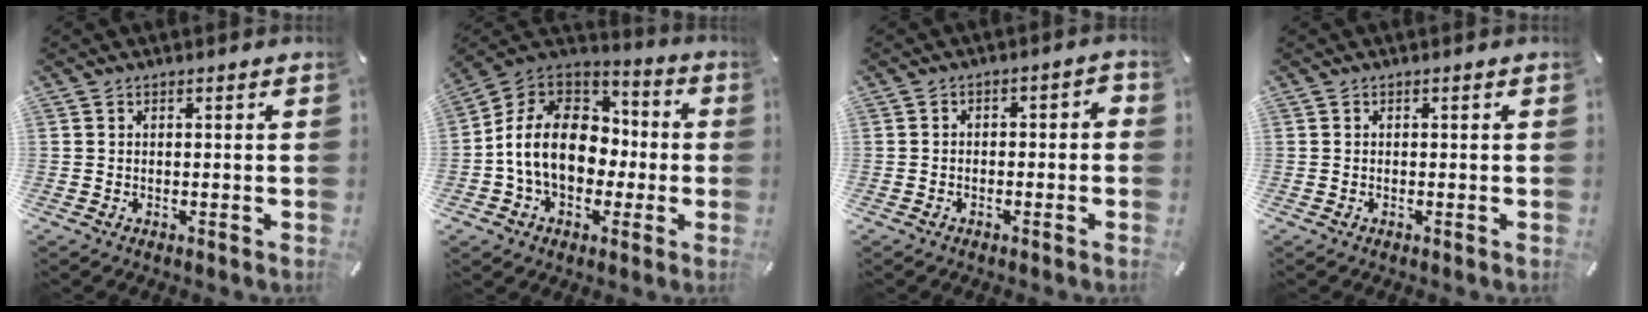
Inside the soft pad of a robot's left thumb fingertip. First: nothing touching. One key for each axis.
{"total": 16.1, "fx": -2.3, "fy": 12.7, "fz": 9.6, "tx": -0.202, "ty": 0.021, "tz": -0.041}
{"total": 2.9, "fx": -2.0, "fy": 1.5, "fz": 1.4, "tx": -0.023, "ty": 0.016, "tz": -0.040}
{"total": 0.0}